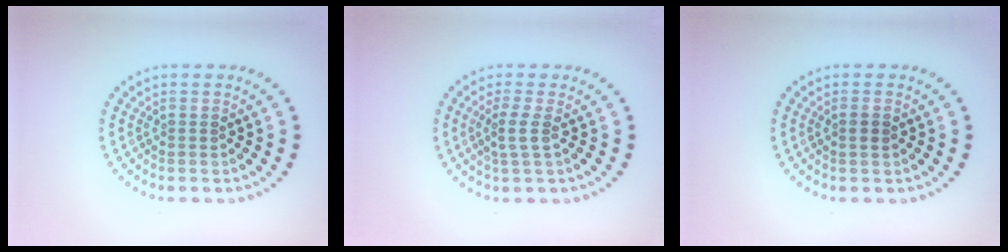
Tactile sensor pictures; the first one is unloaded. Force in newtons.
{"total": 1.8, "press": 1.4, "slide": 1.2}
{"total": 0.8, "press": 0.8, "slide": 0.2}